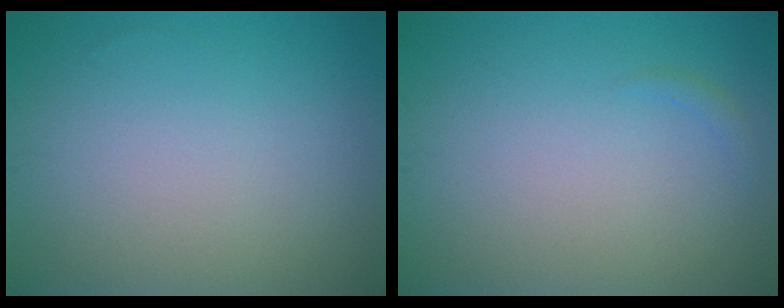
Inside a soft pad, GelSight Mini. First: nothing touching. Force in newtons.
{"total": 0.5, "press": 0.5, "slide": 0.1}